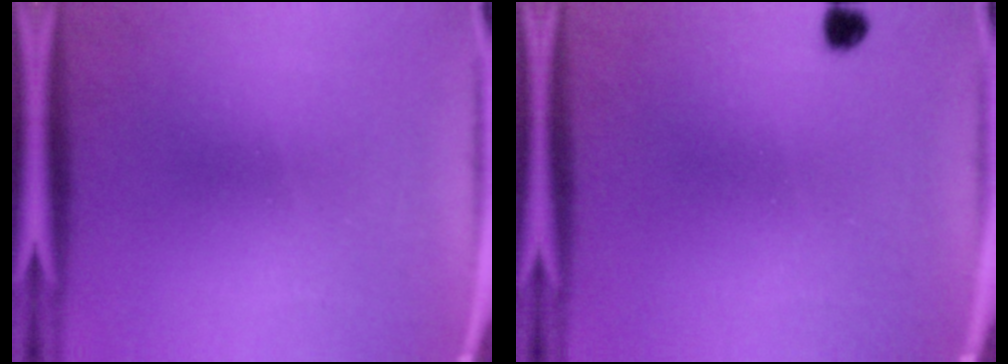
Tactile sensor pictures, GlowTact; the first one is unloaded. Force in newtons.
{"total": 1.8}